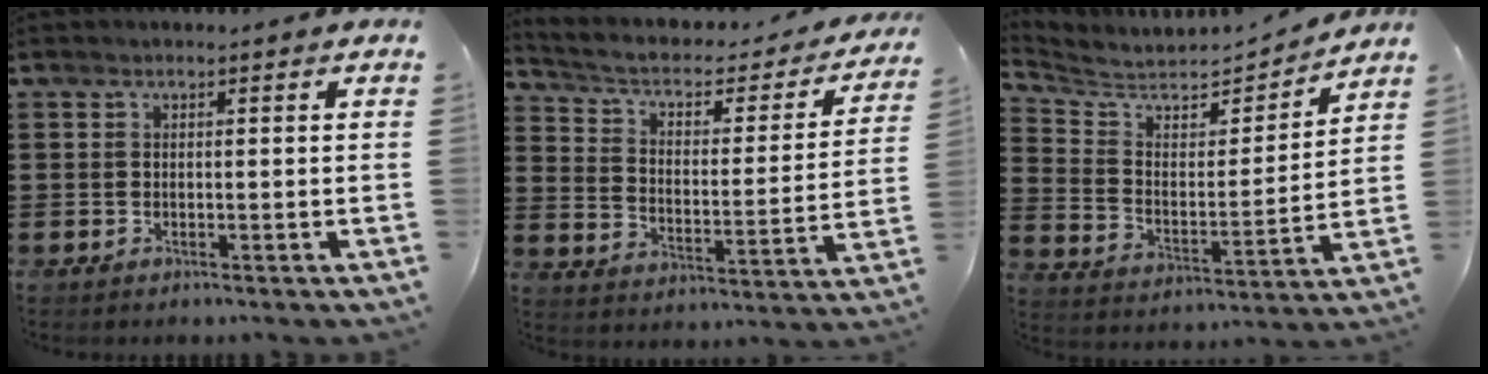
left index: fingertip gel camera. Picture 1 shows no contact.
{"total": 3.7, "force": [2.0, 2.0, 2.4], "torque": [-0.060, -0.015, 0.023]}
{"total": 5.0, "force": [4.8, 1.0, 0.8], "torque": [-0.047, -0.042, 0.078]}